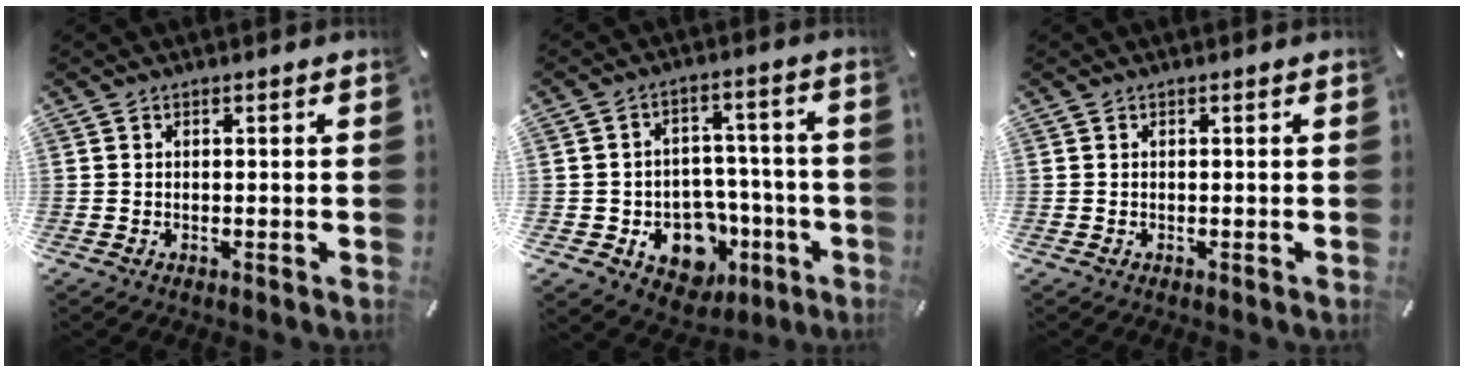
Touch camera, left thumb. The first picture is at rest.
{"total": 11.7, "force": [-4.4, 9.9, 4.4], "torque": [-0.042, 0.026, -0.056]}
{"total": 0.0}